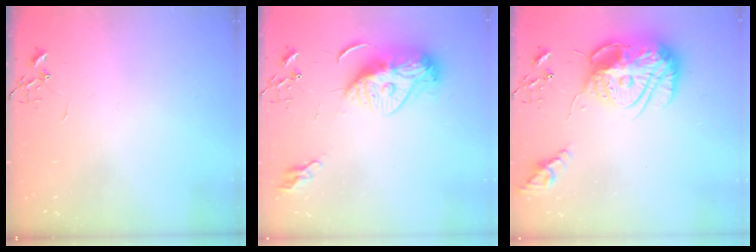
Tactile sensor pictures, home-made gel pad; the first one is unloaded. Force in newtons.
{"total": 15.5, "press": 15.4, "slide": 1.3}
{"total": 24.2, "press": 24.1, "slide": 2.0}